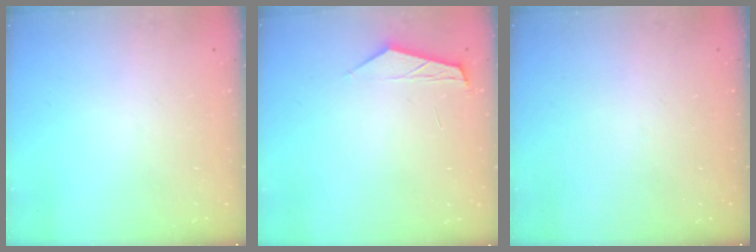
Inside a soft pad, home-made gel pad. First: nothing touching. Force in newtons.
{"total": 2.7, "press": 2.7, "slide": 0.4}
{"total": 0.0}